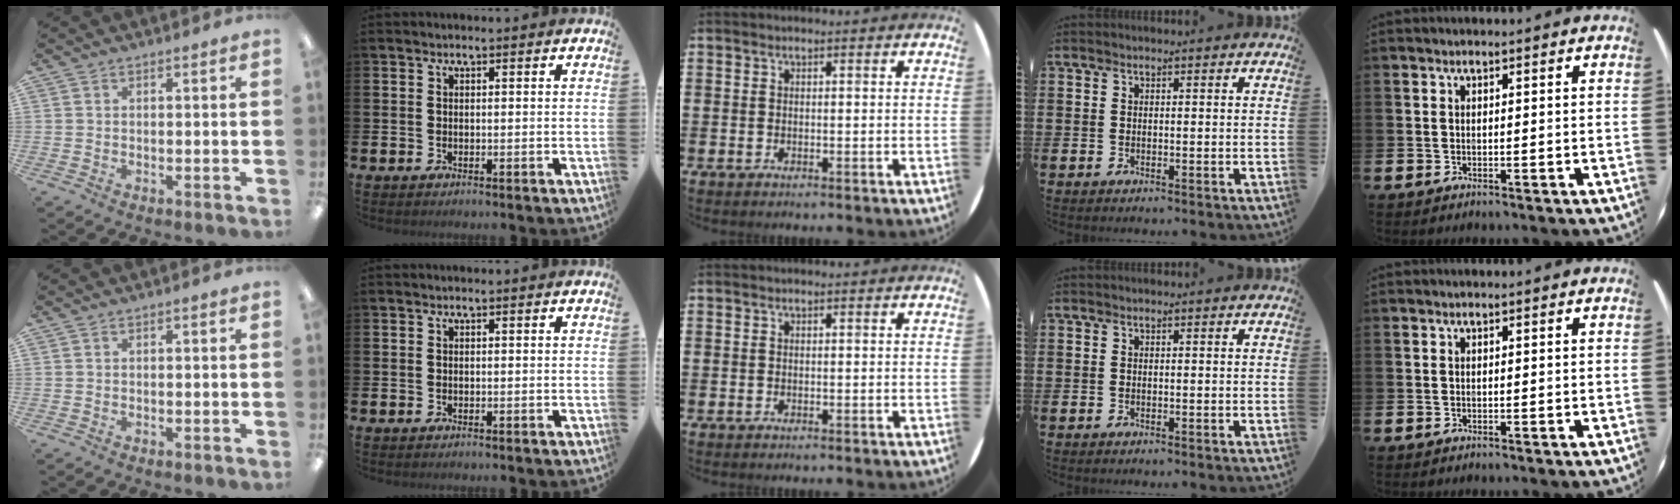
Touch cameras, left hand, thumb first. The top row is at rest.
{}